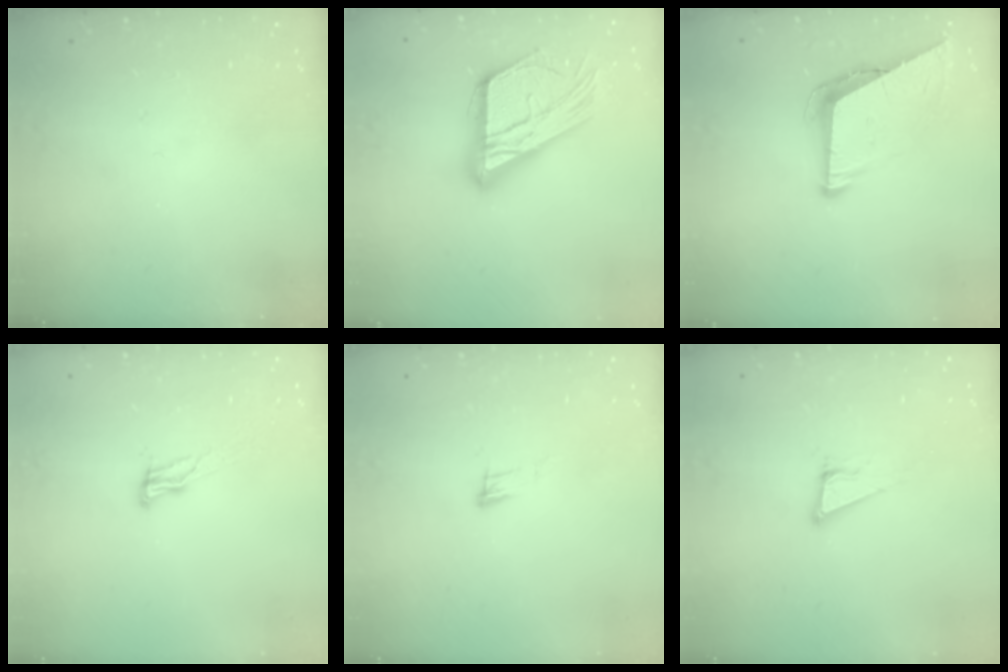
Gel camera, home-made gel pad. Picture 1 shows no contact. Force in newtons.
{"total": 21.6, "press": 21.5, "slide": 1.9}
{"total": 7.7, "press": 7.7, "slide": 0.3}
{"total": 8.6, "press": 8.2, "slide": 2.5}
{"total": 6.3, "press": 6.2, "slide": 1.0}
{"total": 6.8, "press": 6.2, "slide": 2.8}